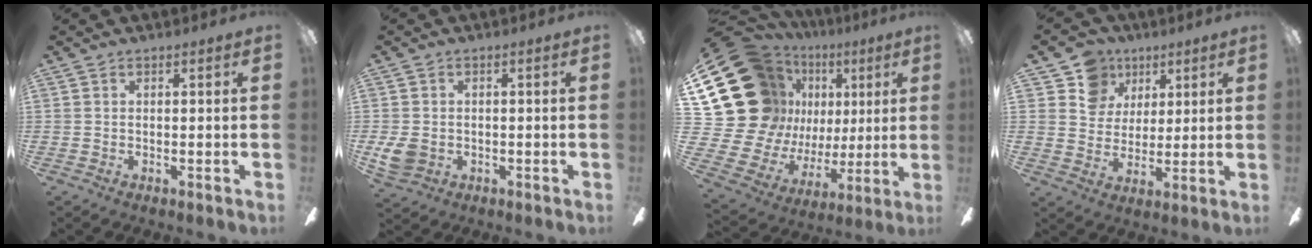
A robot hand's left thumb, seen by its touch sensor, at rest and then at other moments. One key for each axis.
{"total": 5.6, "fx": -0.8, "fy": 4.8, "fz": 2.9, "tx": -0.061, "ty": 0.008, "tz": -0.013}
{"total": 25.6, "fx": 8.5, "fy": 20.2, "fz": 13.4, "tx": -0.284, "ty": -0.077, "tz": 0.201}
{"total": 10.6, "fx": 5.8, "fy": 8.7, "fz": 1.8, "tx": -0.041, "ty": -0.032, "tz": 0.114}